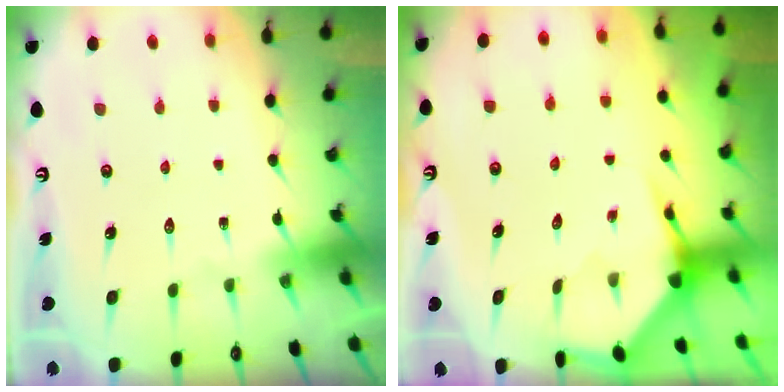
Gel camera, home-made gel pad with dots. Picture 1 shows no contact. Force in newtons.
{"total": 4.0, "press": 3.9, "slide": 0.4}